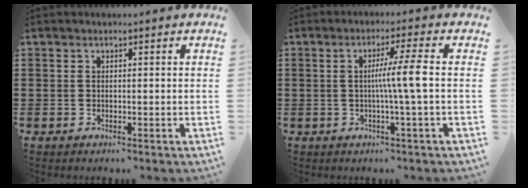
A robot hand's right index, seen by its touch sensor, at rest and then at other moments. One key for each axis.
{"total": 5.6, "fx": -0.1, "fy": -0.8, "fz": 5.6, "tx": -0.102, "ty": -0.004, "tz": -0.011}